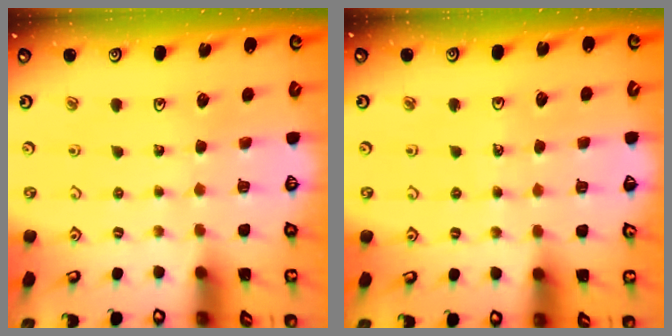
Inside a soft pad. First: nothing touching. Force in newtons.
{"total": 3.9, "press": 3.9, "slide": 0.3}